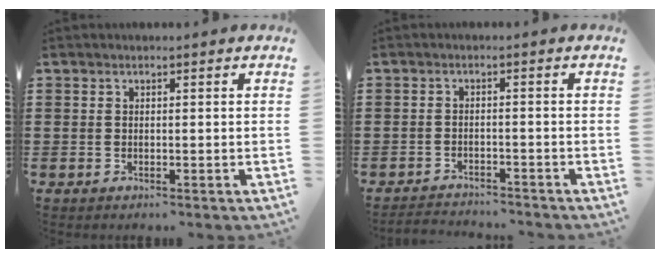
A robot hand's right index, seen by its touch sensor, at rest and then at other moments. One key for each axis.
{"total": 2.3, "fx": -2.3, "fy": 0.1, "fz": 0.0, "tx": -0.006, "ty": 0.000, "tz": -0.049}